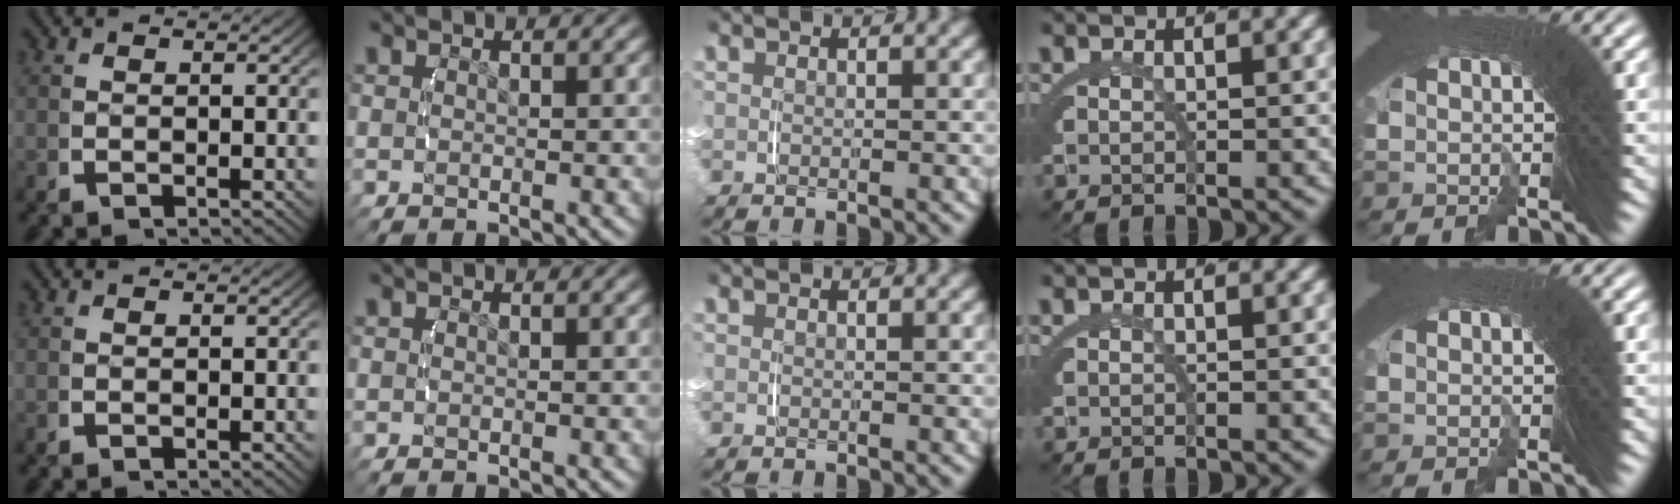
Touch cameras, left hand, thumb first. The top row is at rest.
{}